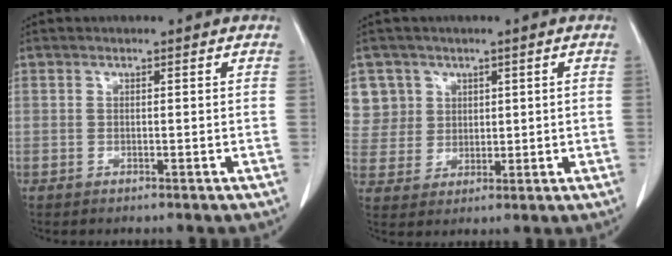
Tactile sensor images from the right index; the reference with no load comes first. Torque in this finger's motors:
{"motor_torque": [-0.10, 0.19, -0.03, 0.01]}